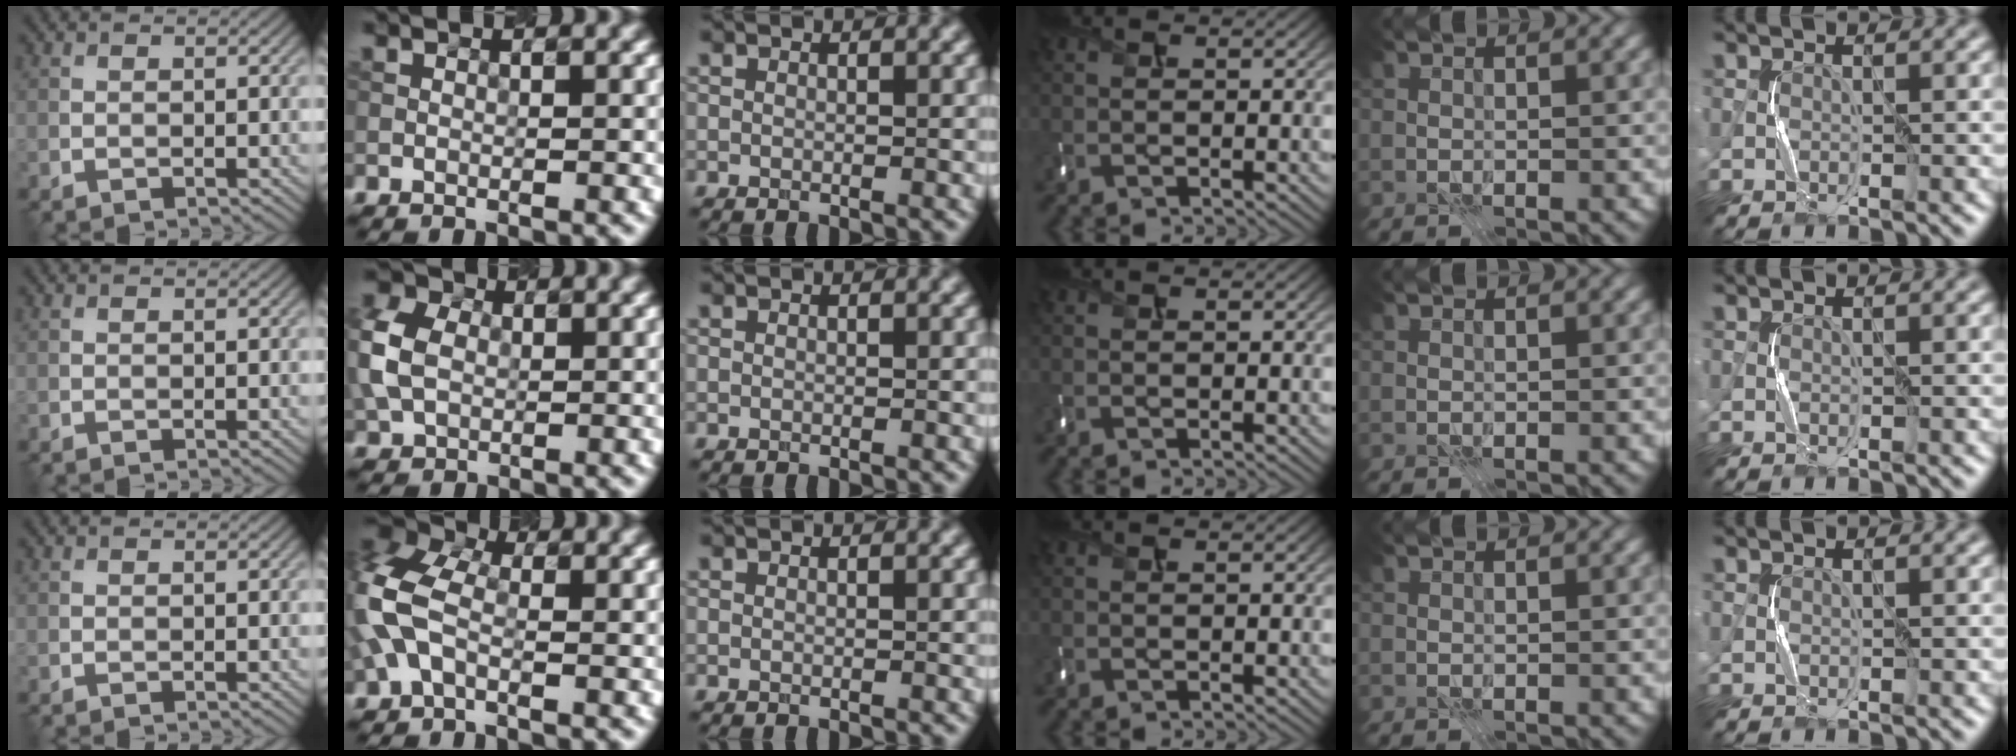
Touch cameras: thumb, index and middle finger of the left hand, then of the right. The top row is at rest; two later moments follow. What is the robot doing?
{"motion": "press", "object": "mouse"}